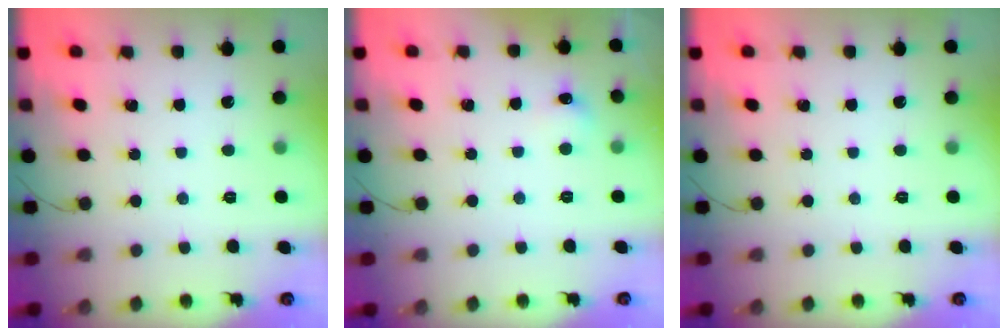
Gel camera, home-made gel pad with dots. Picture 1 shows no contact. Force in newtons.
{"total": 5.2, "press": 5.0, "slide": 1.4}
{"total": 0.0}